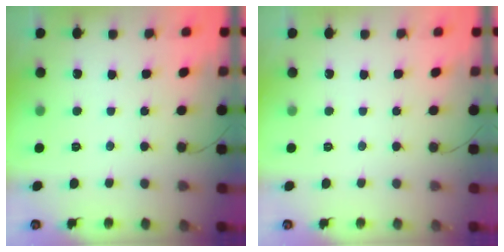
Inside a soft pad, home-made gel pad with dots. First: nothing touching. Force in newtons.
{"total": 0.0}